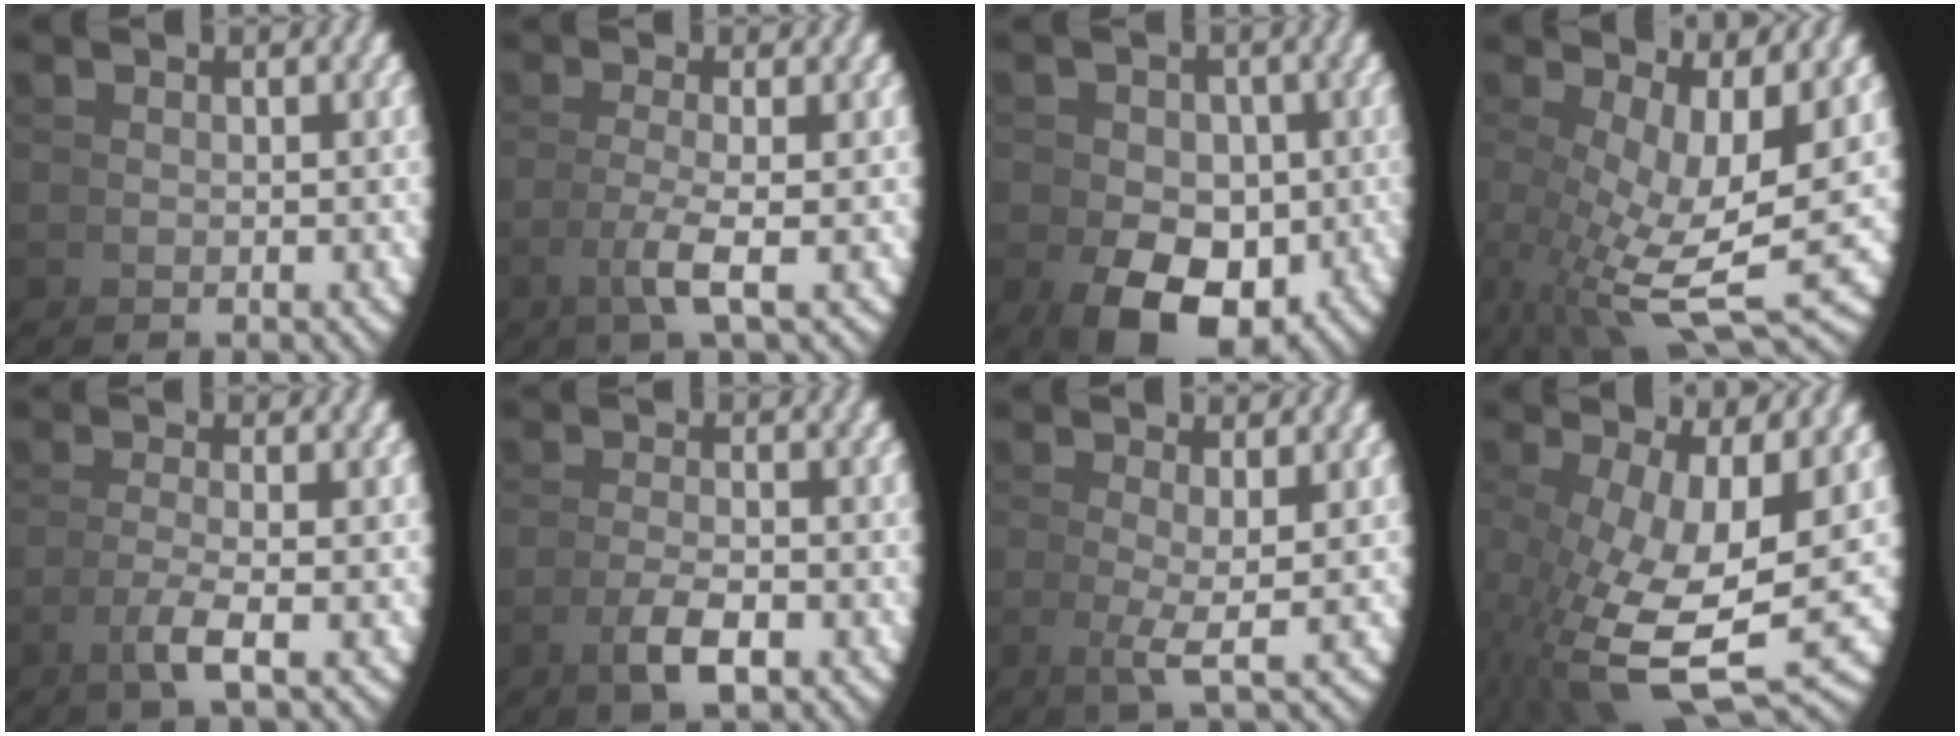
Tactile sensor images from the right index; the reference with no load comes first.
{"total": 3.0, "force": [-0.5, -0.4, 2.9], "torque": [-0.059, -0.006, -0.001]}
{"total": 7.4, "force": [-2.8, 4.8, 4.9], "torque": [-0.069, -0.038, -0.024]}
{"total": 9.5, "force": [0.4, 4.4, 8.4], "torque": [-0.143, -0.037, 0.024]}
{"total": 2.7, "force": [-0.9, -0.6, 2.5], "torque": [-0.048, -0.005, -0.009]}
{"total": 2.8, "force": [-1.4, 0.1, 2.5], "torque": [-0.032, 0.000, -0.020]}
{"total": 2.4, "force": [0.3, -0.2, 2.4], "torque": [-0.056, -0.016, 0.012]}
{"total": 10.8, "force": [-1.2, 5.7, 9.1], "torque": [-0.183, -0.055, 0.011]}